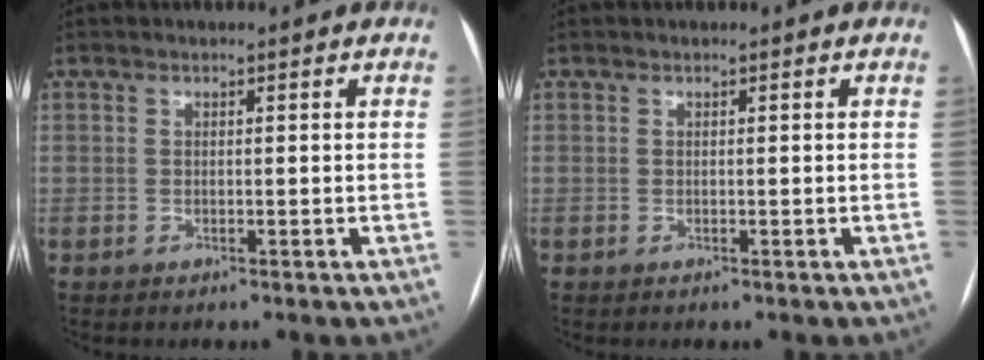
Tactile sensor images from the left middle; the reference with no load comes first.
{"total": 0.0}